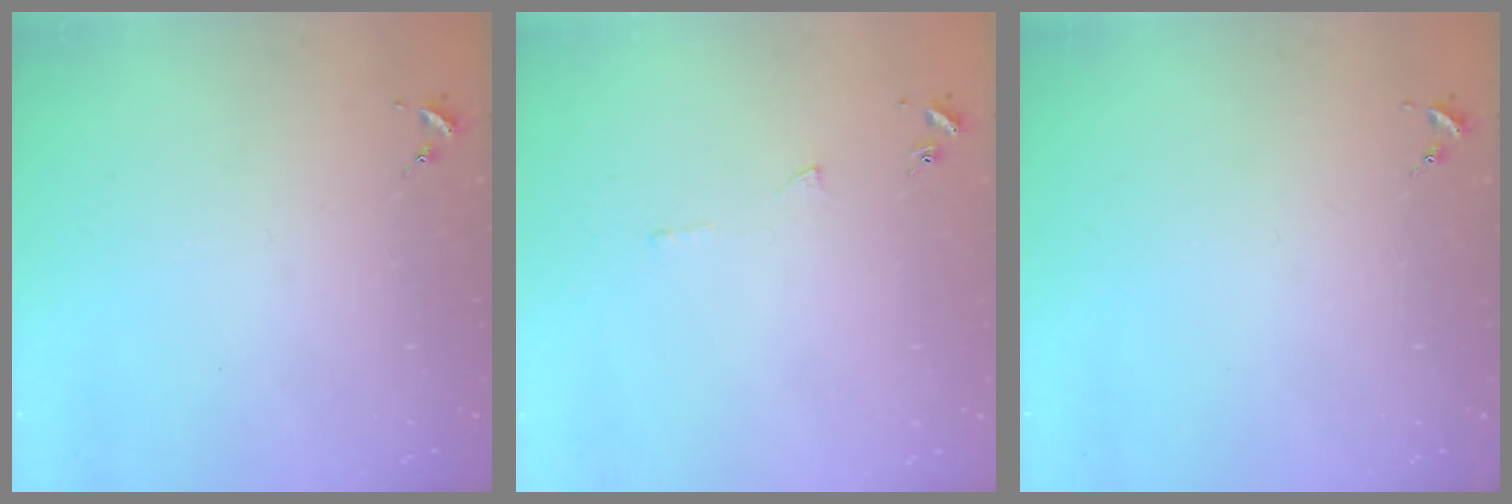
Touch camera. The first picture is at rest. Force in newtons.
{"total": 3.1, "press": 3.1, "slide": 0.6}
{"total": 0.0}